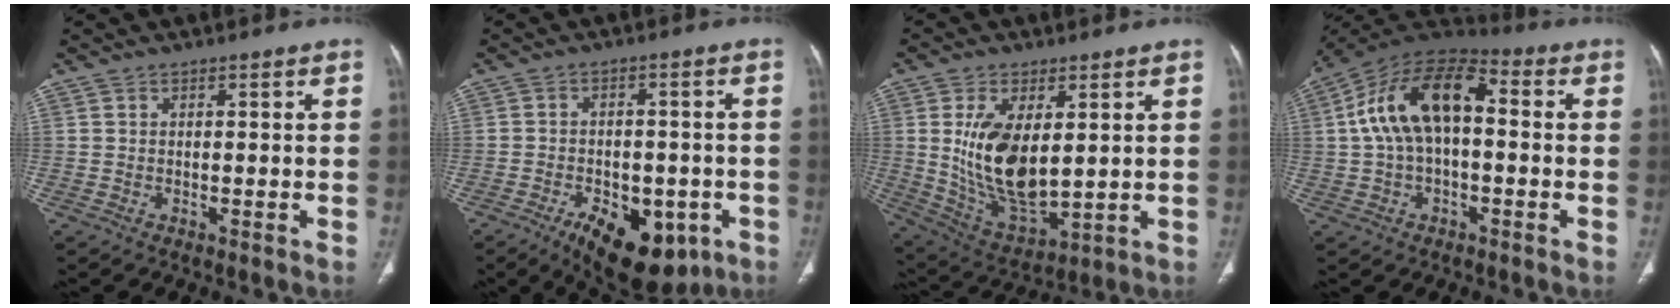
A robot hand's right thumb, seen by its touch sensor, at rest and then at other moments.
{"total": 15.1, "force": [-7.5, 8.2, 10.2], "torque": [-0.129, 0.019, -0.096]}
{"total": 15.0, "force": [2.3, 7.7, 12.7], "torque": [-0.224, -0.024, 0.063]}
{"total": 16.3, "force": [1.3, 9.0, 13.5], "torque": [-0.241, 0.047, 0.014]}